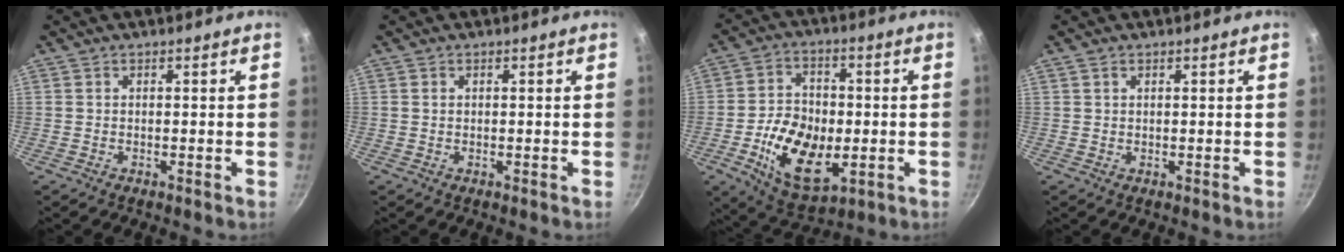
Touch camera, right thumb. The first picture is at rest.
{"total": 0.7, "force": [0.2, 0.6, 0.3], "torque": [-0.005, 0.003, 0.004]}
{"total": 15.7, "force": [-3.3, 9.9, 11.7], "torque": [-0.179, 0.004, -0.049]}
{"total": 1.0, "force": [0.6, 0.6, 0.5], "torque": [-0.006, 0.000, 0.010]}